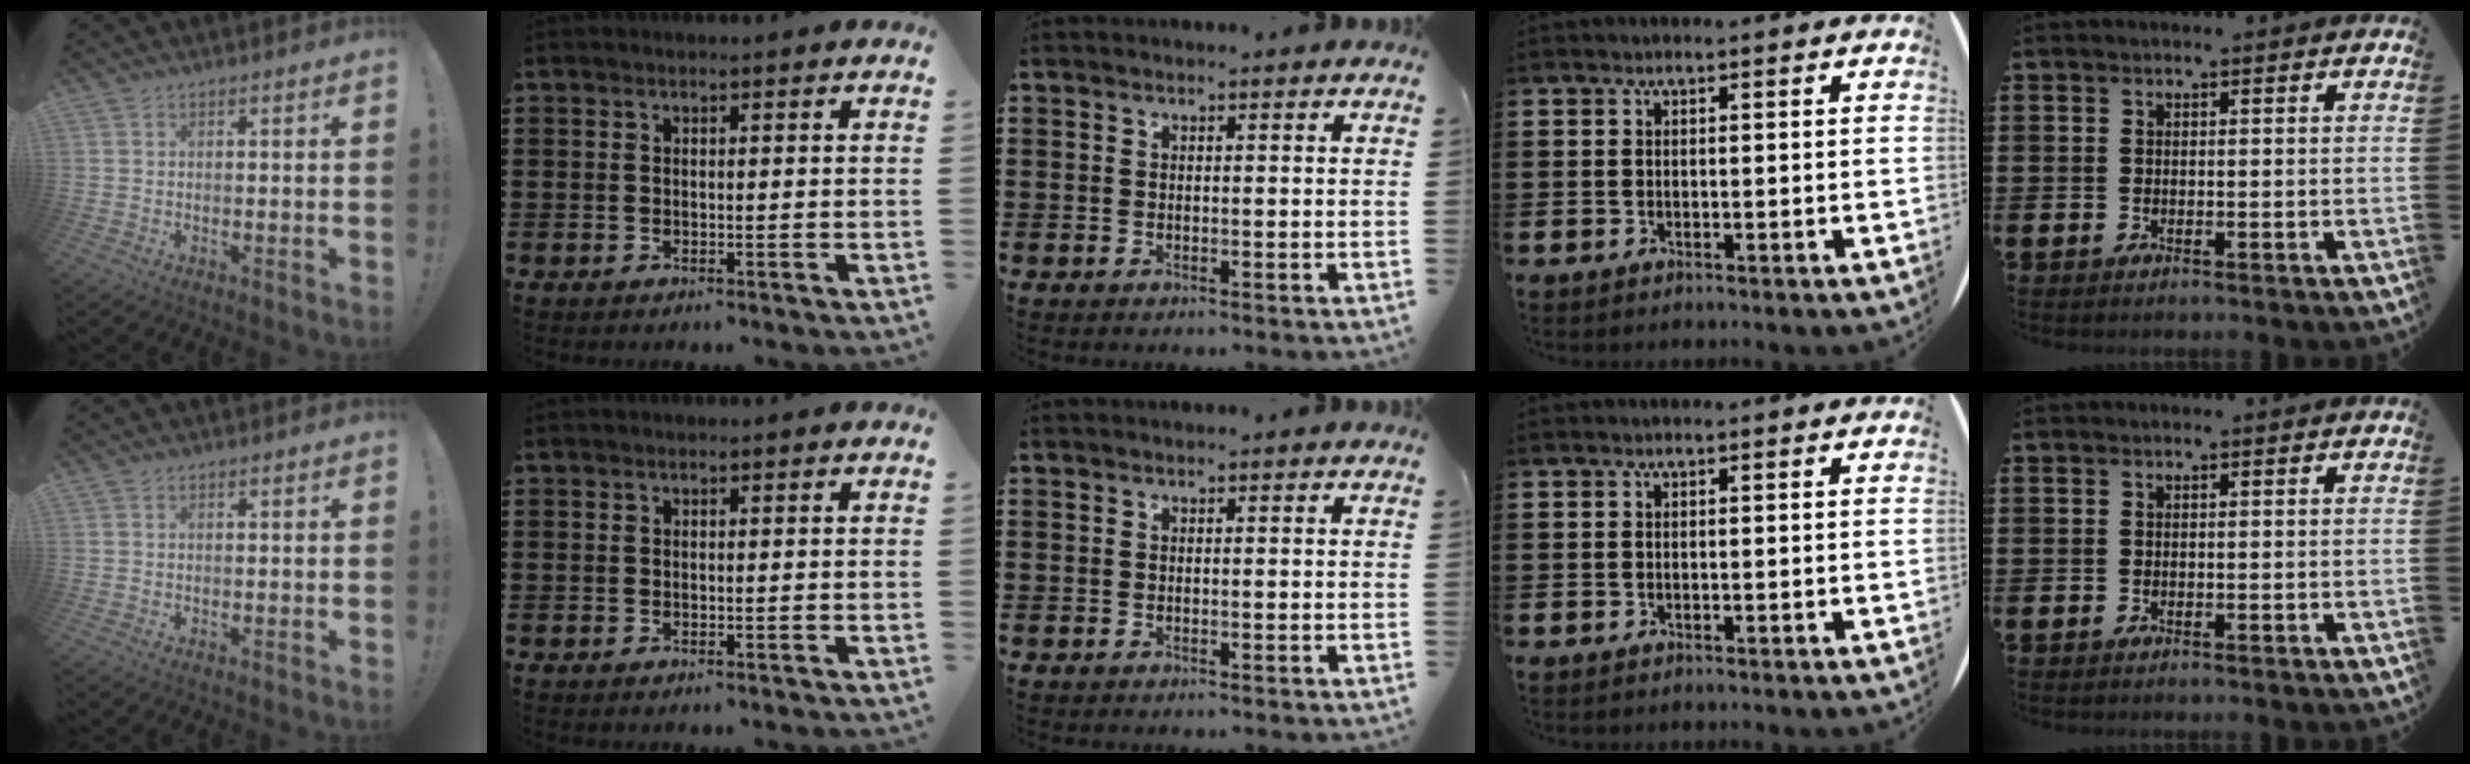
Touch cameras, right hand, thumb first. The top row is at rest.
{}